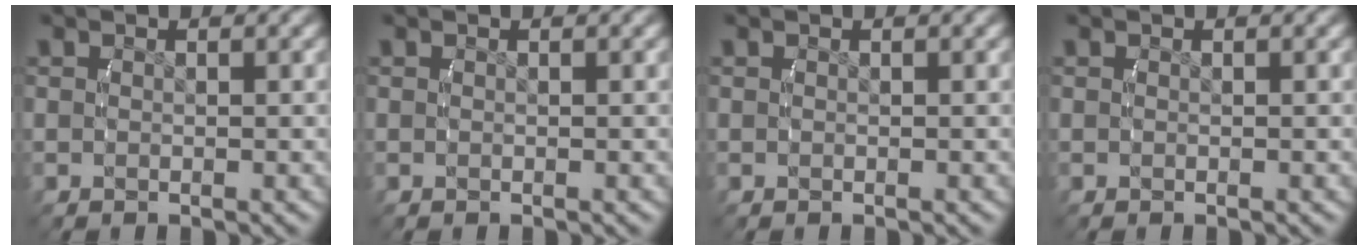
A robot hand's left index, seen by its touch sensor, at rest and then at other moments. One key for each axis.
{"total": 0.0}
{"total": 0.0}
{"total": 0.0}